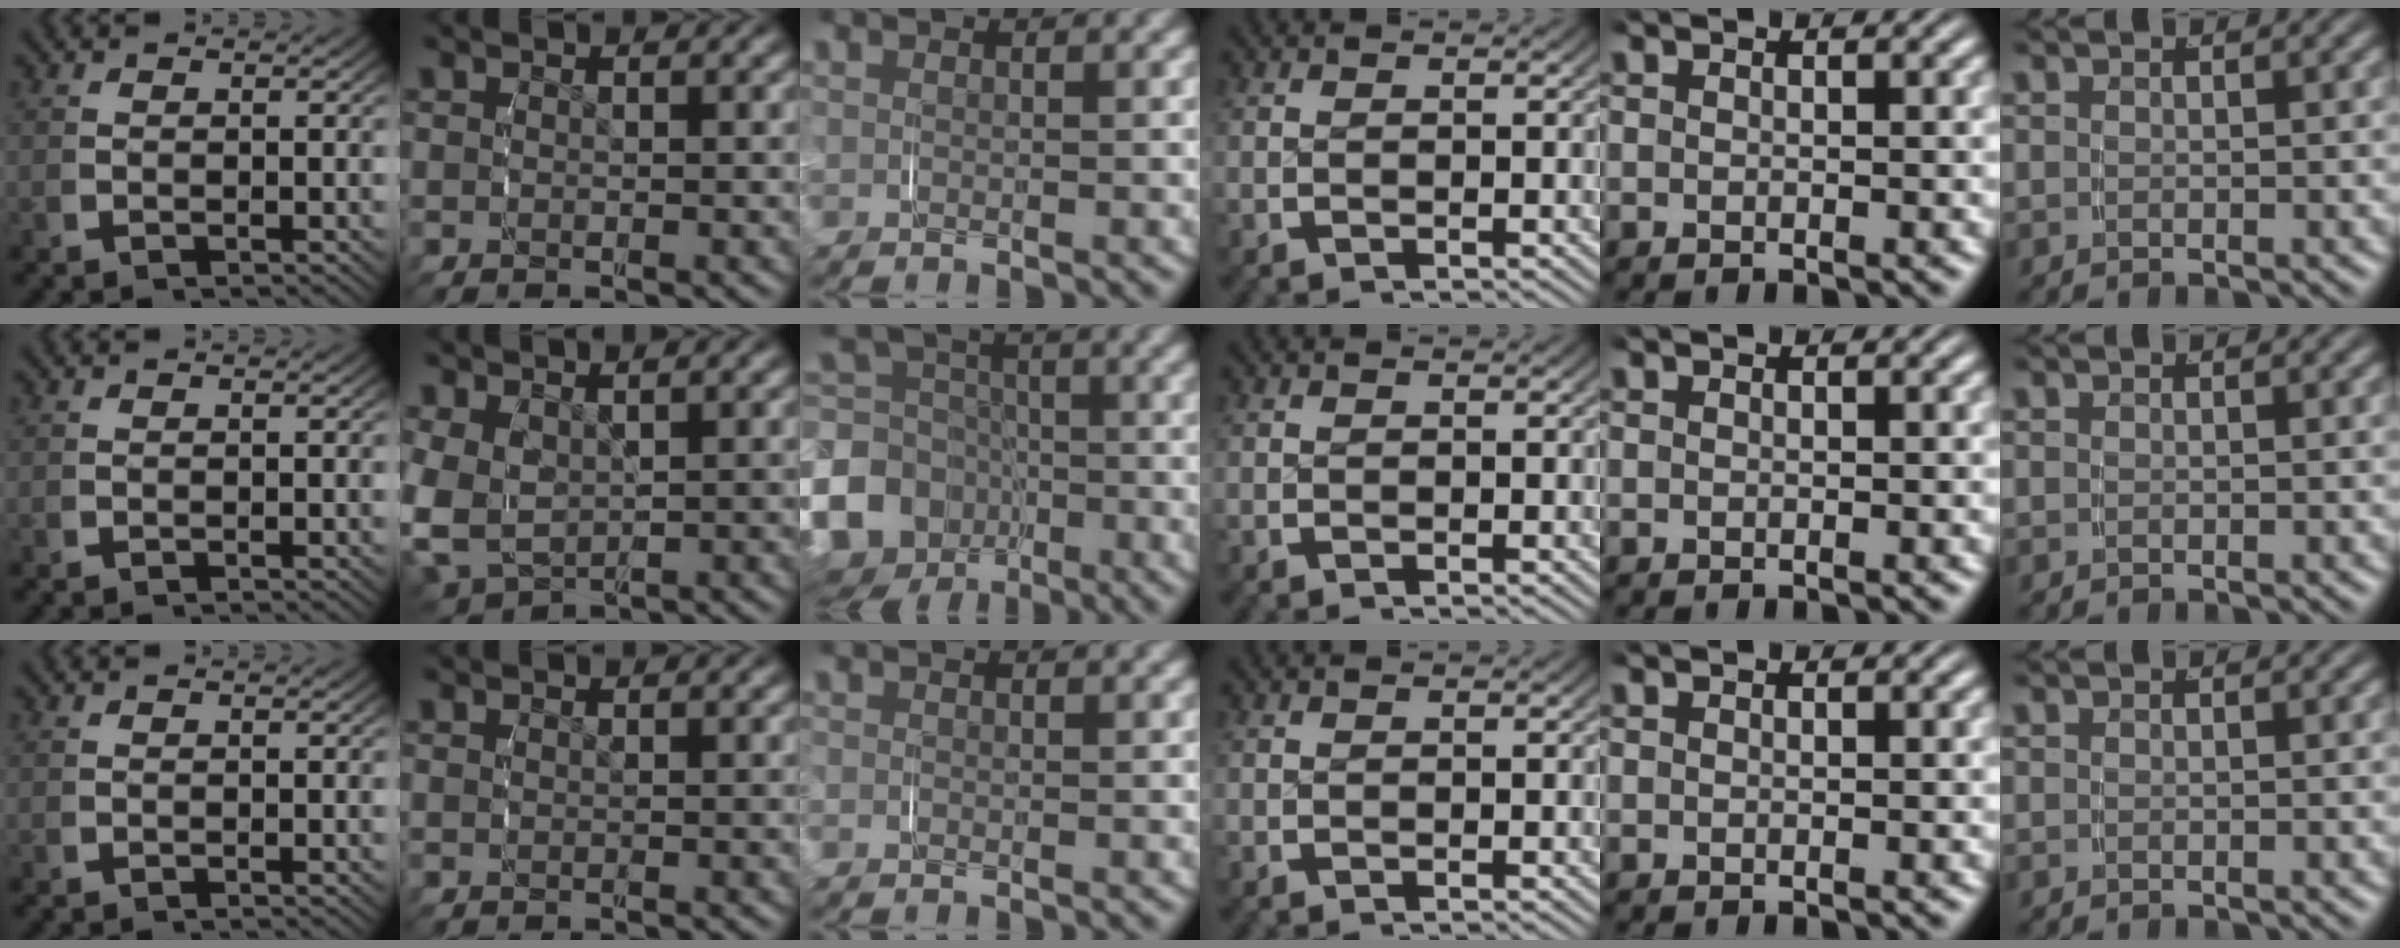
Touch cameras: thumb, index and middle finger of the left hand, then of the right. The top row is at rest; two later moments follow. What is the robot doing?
{"motion": "grasp_and_lifting", "object": "paper towel"}